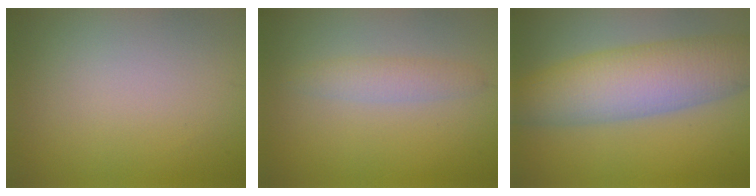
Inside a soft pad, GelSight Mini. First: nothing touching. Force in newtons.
{"total": 2.0, "press": 2.0, "slide": 0.1}
{"total": 8.8, "press": 8.8, "slide": 0.4}